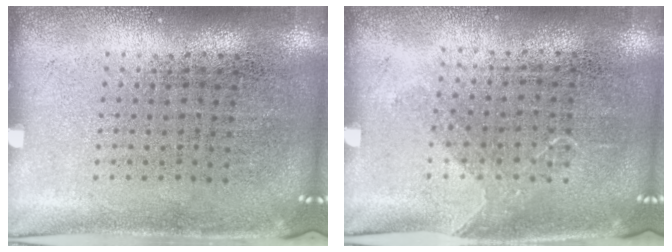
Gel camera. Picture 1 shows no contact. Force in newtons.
{"total": 1.1, "press": 0.8, "slide": 0.7}